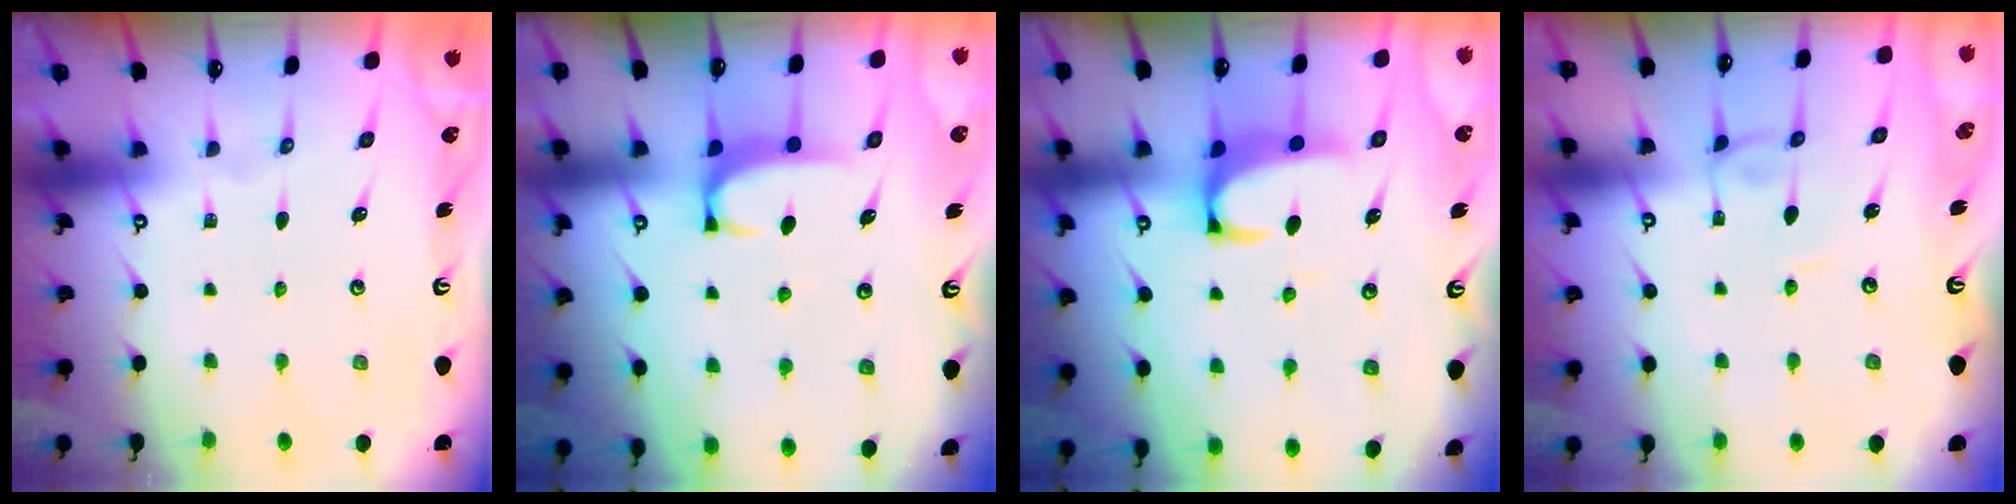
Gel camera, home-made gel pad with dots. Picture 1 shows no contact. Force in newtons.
{"total": 1.9, "press": 1.9, "slide": 0.4}
{"total": 2.2, "press": 2.0, "slide": 1.0}
{"total": 0.0}